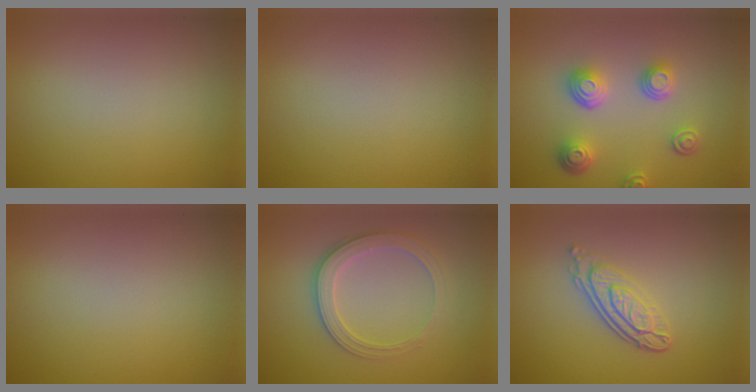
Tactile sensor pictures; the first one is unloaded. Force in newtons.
{"total": 0.0}
{"total": 4.3, "press": 3.4, "slide": 2.5}
{"total": 0.0}
{"total": 2.8, "press": 2.7, "slide": 0.7}
{"total": 4.4, "press": 3.1, "slide": 3.2}